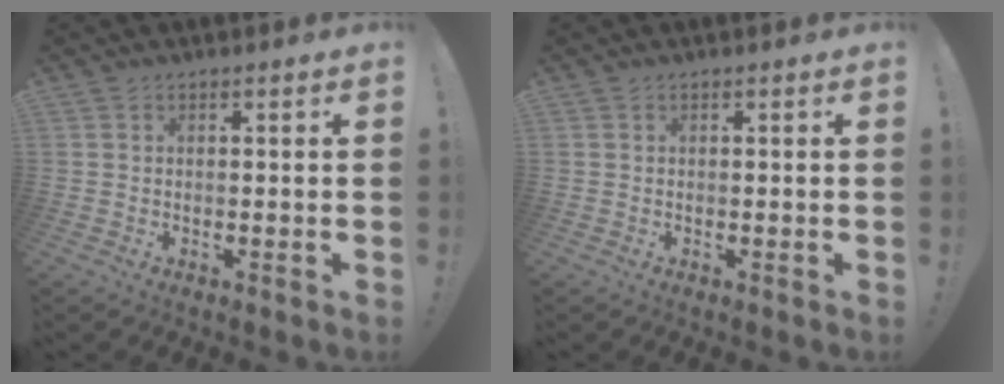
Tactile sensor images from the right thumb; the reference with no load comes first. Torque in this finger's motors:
{"motor_torque": [0.00, 0.00, 0.00, 0.00, 0.01]}